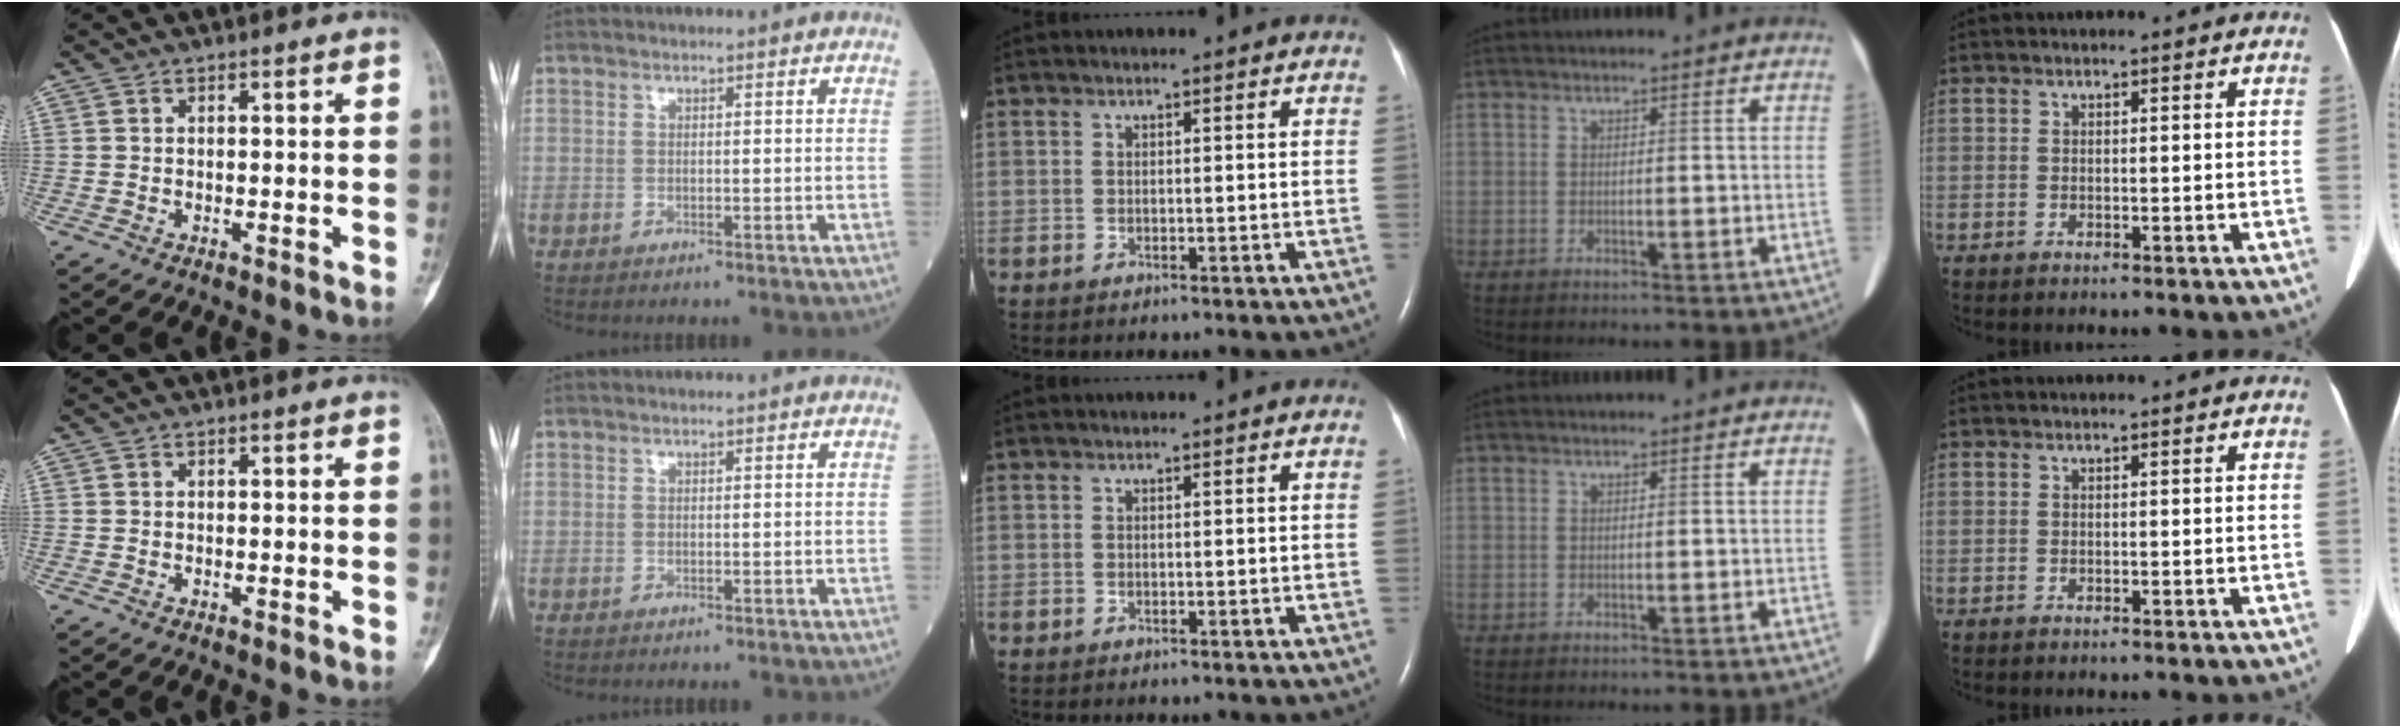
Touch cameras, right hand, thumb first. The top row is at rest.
{}